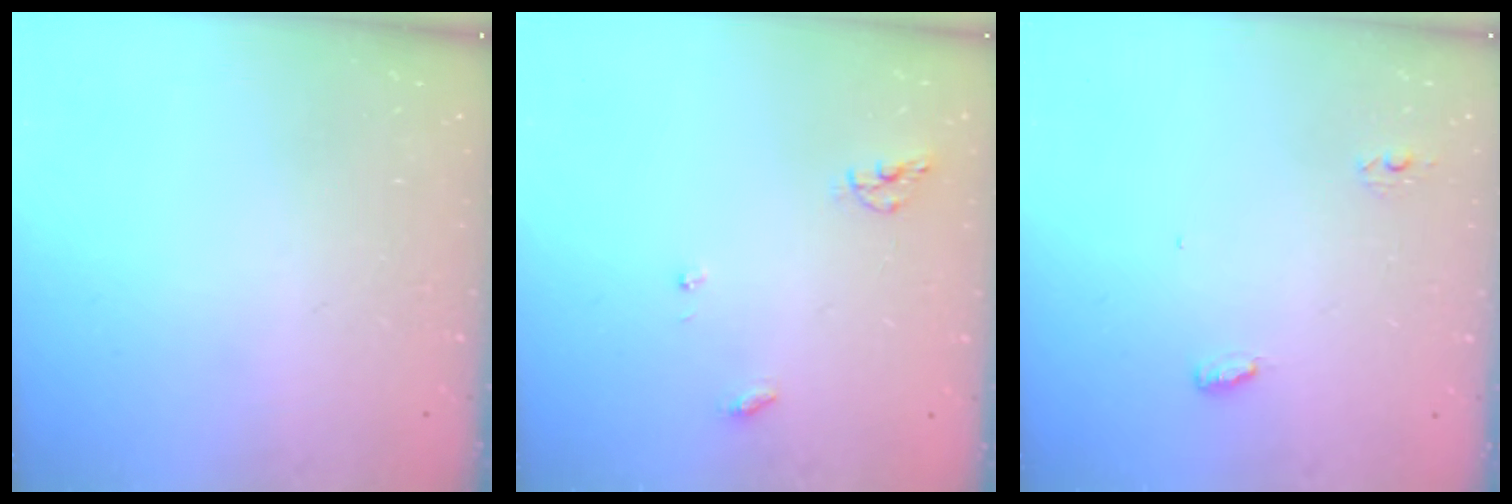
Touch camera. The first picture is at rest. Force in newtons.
{"total": 5.9, "press": 5.9, "slide": 0.6}
{"total": 4.2, "press": 4.0, "slide": 1.3}